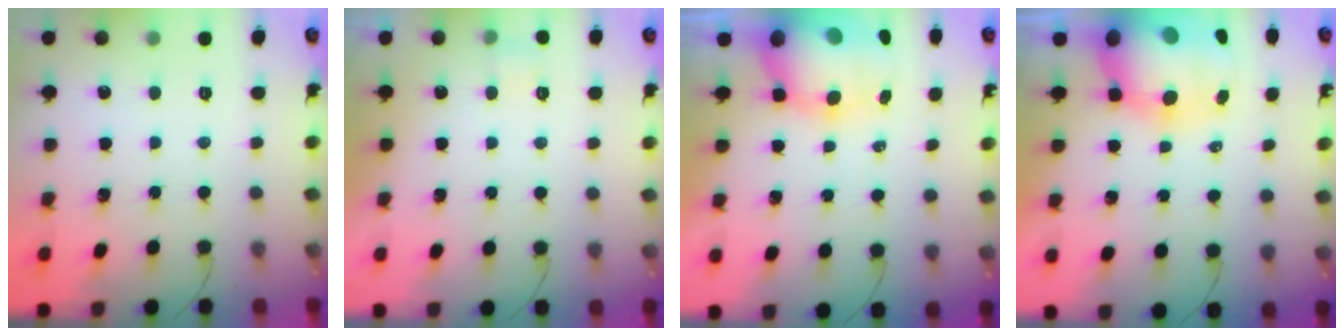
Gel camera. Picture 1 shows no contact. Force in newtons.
{"total": 2.8, "press": 2.6, "slide": 1.1}
{"total": 11.9, "press": 11.4, "slide": 3.2}
{"total": 16.3, "press": 15.9, "slide": 3.8}